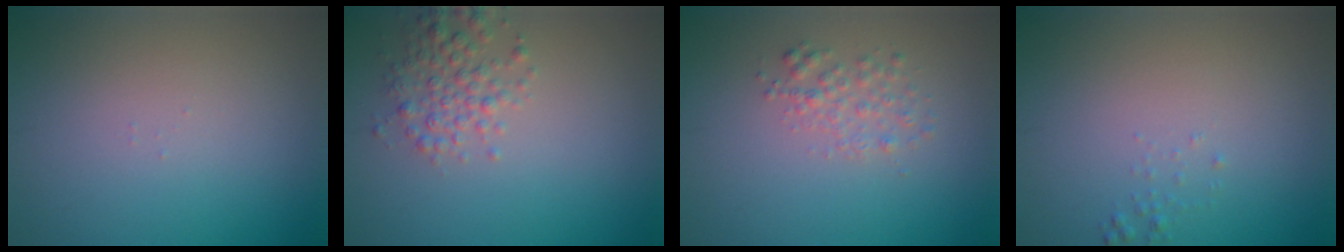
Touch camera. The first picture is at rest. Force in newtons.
{"total": 2.7, "press": 2.7, "slide": 0.1}
{"total": 1.7, "press": 1.7, "slide": 0.1}
{"total": 0.5, "press": 0.5, "slide": 0.0}